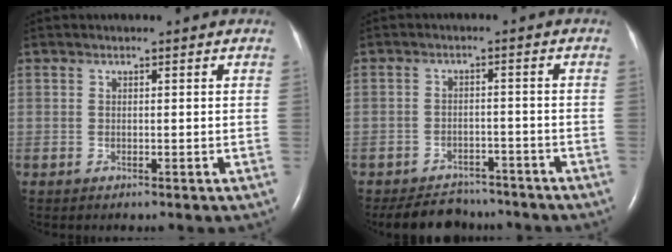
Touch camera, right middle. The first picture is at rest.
{"total": 8.0, "force": [-7.2, 3.2, 1.5], "torque": [-0.021, -0.002, -0.101]}